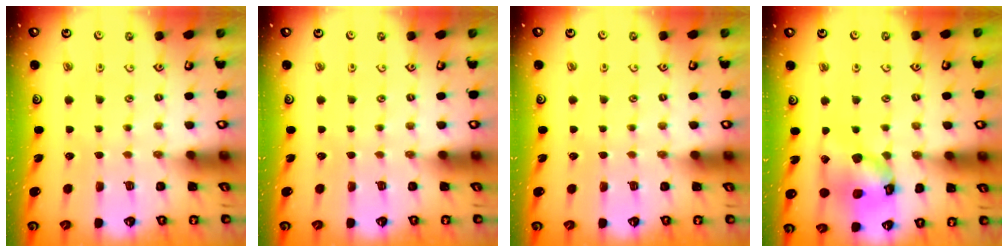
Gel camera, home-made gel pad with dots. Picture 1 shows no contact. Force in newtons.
{"total": 0.0}
{"total": 0.0}
{"total": 14.5, "press": 14.4, "slide": 2.0}